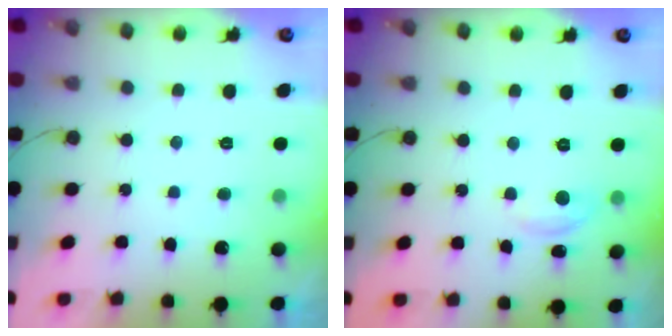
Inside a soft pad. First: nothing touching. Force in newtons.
{"total": 2.9, "press": 2.9, "slide": 0.3}